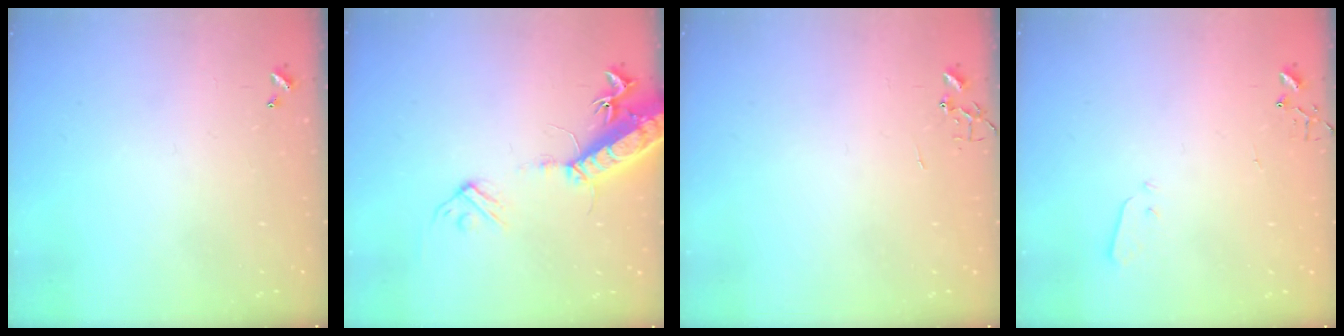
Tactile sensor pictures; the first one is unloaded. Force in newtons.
{"total": 17.3, "press": 16.8, "slide": 3.9}
{"total": 0.0}
{"total": 2.2, "press": 2.1, "slide": 0.3}